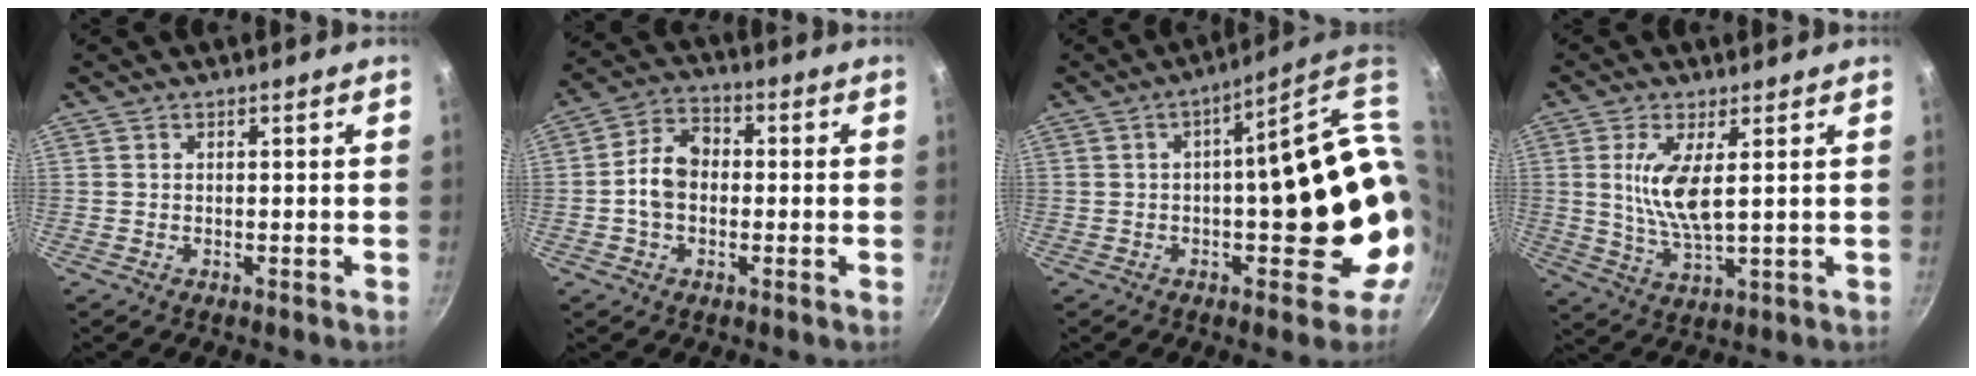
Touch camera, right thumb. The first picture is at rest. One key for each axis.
{"total": 7.8, "fx": -0.7, "fy": 5.8, "fz": 5.3, "tx": -0.074, "ty": 0.025, "tz": -0.026}
{"total": 20.0, "fx": 0.3, "fy": 7.5, "fz": 18.5, "tx": -0.182, "ty": 0.015, "tz": 0.019}
{"total": 8.6, "fx": 1.9, "fy": 2.6, "fz": 7.9, "tx": -0.163, "ty": -0.014, "tz": 0.043}